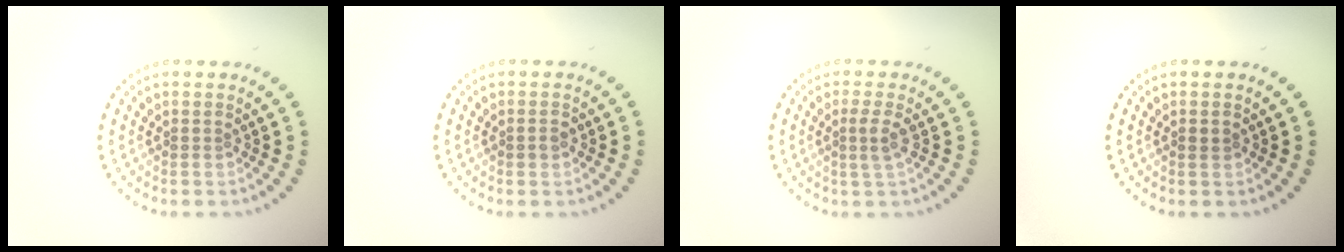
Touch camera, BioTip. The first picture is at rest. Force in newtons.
{"total": 0.9, "press": 0.9, "slide": 0.2}
{"total": 1.6, "press": 1.3, "slide": 1.0}
{"total": 0.7, "press": 0.7, "slide": 0.2}